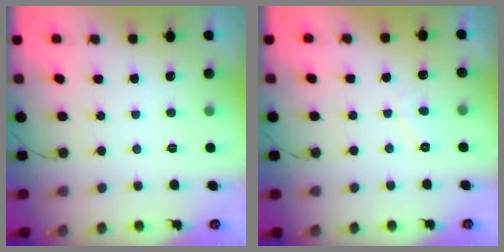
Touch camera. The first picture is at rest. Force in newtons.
{"total": 1.8, "press": 1.6, "slide": 0.6}